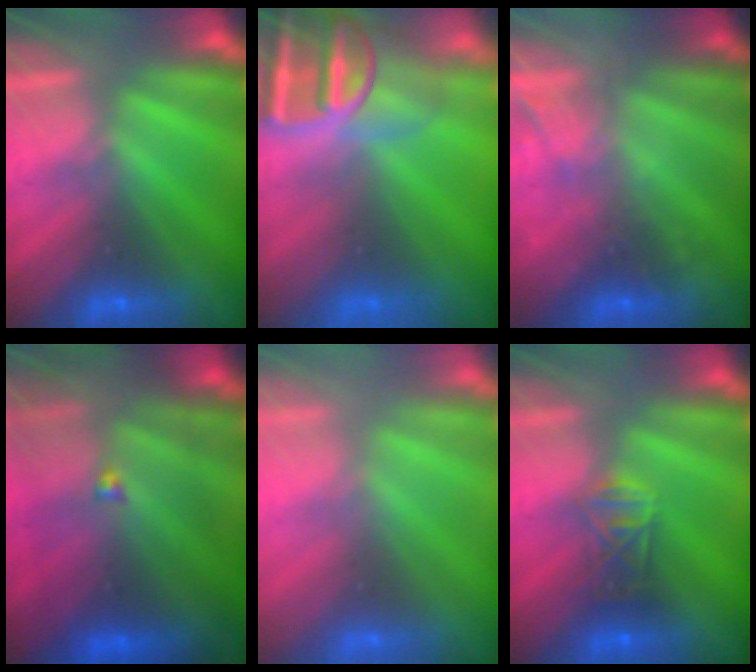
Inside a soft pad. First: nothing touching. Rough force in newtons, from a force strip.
{"total": 9.4}
{"total": 2.2}
{"total": 10.2}
{"total": 2.4}
{"total": 2.6}